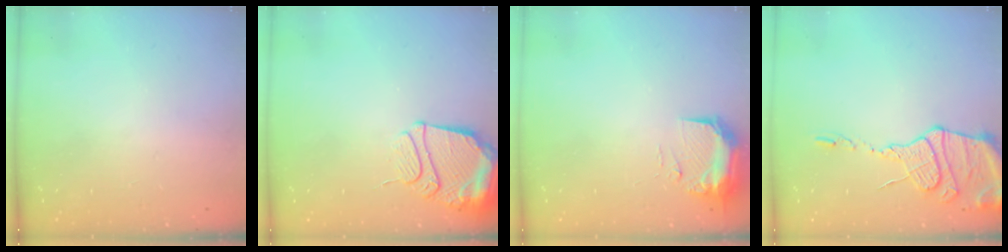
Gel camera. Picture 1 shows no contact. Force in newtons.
{"total": 13.3, "press": 13.2, "slide": 1.4}
{"total": 9.2, "press": 9.0, "slide": 1.5}
{"total": 14.4, "press": 14.4, "slide": 1.4}